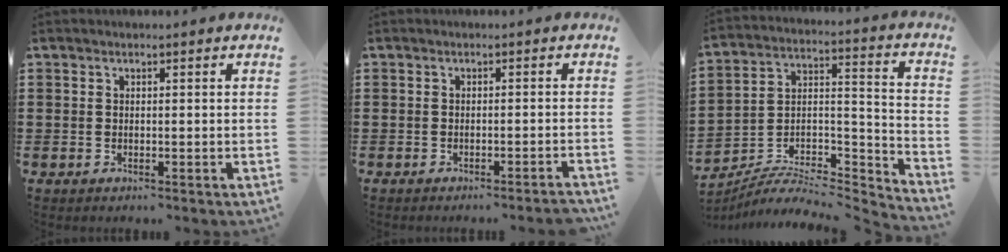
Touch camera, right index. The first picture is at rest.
{"total": 1.1, "force": [-1.0, -0.3, 0.4], "torque": [-0.007, 0.001, -0.019]}
{"total": 5.9, "force": [-5.0, 2.1, 2.2], "torque": [-0.041, -0.004, -0.099]}